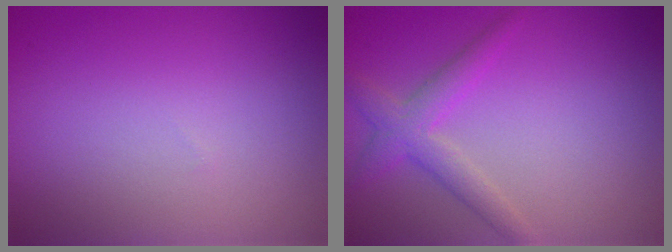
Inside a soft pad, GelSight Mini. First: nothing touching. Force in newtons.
{"total": 2.8, "press": 2.8, "slide": 0.1}